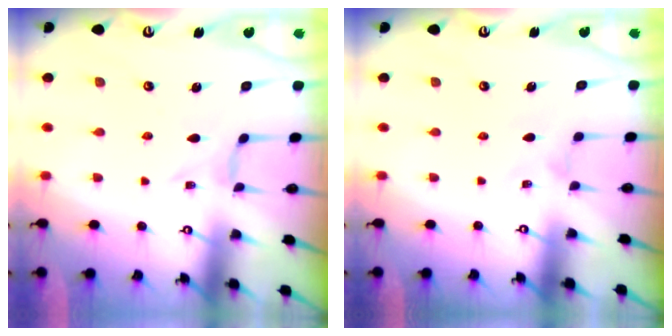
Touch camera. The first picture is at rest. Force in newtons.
{"total": 0.0}